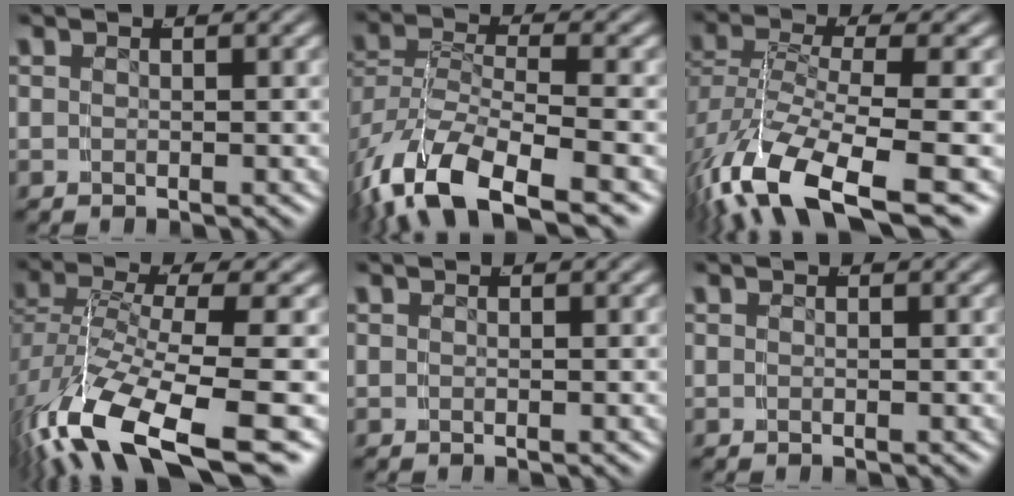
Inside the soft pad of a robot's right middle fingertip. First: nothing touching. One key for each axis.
{"total": 10.2, "fx": -5.7, "fy": 5.4, "fz": 6.5, "tx": -0.149, "ty": -0.041, "tz": -0.069}
{"total": 9.3, "fx": -6.0, "fy": 3.6, "fz": 6.0, "tx": -0.148, "ty": -0.045, "tz": -0.070}
{"total": 9.6, "fx": -6.4, "fy": 2.9, "fz": 6.5, "tx": -0.139, "ty": -0.034, "tz": -0.086}
{"total": 0.0}
{"total": 0.0}